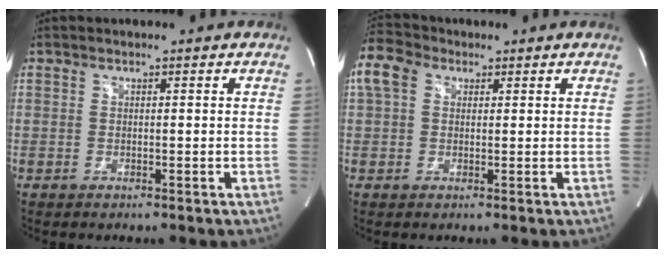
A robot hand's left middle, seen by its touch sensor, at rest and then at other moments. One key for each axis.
{"total": 10.6, "fx": 4.3, "fy": 7.9, "fz": 5.6, "tx": -0.149, "ty": 0.050, "tz": 0.079}